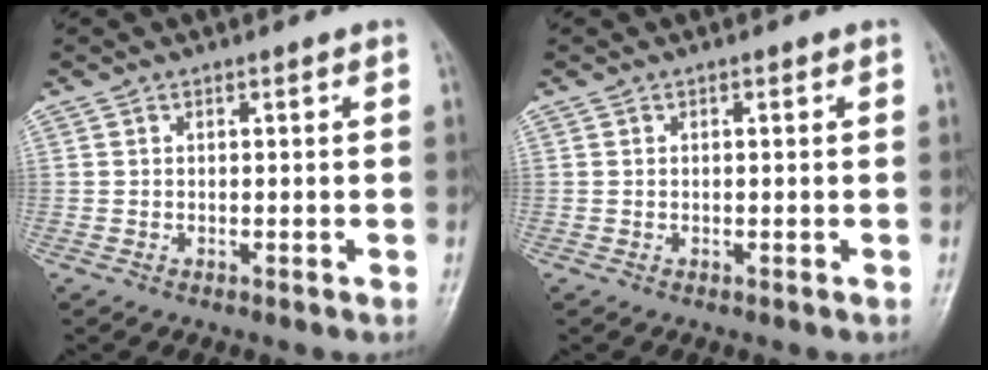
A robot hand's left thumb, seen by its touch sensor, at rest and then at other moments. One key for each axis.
{"total": 0.0}